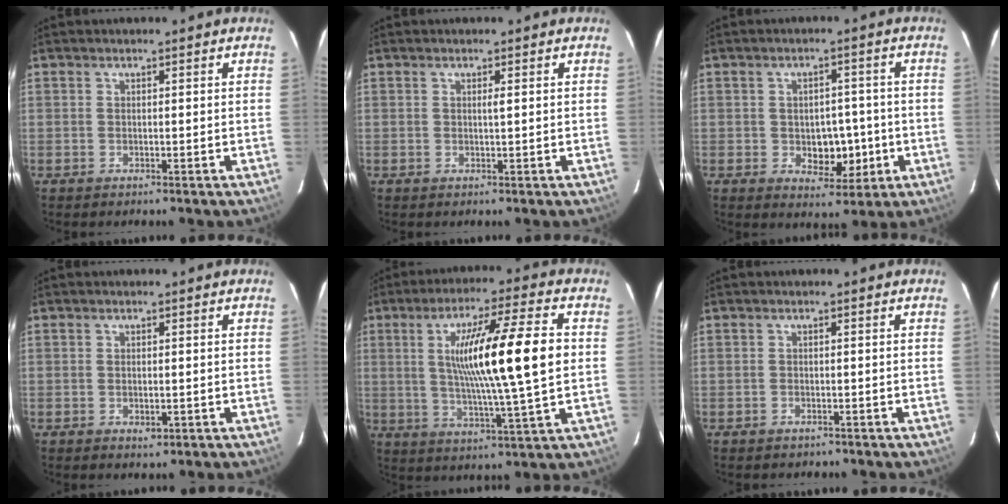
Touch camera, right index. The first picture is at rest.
{"total": 0.7, "force": [0.2, -0.1, 0.7], "torque": [-0.013, -0.001, 0.003]}
{"total": 6.1, "force": [-1.2, 4.0, 4.5], "torque": [-0.052, 0.009, -0.007]}
{"total": 1.6, "force": [-0.5, 0.8, 1.3], "torque": [-0.024, -0.002, -0.001]}
{"total": 16.7, "force": [2.0, -0.1, 16.6], "torque": [-0.285, 0.004, 0.031]}
{"total": 1.1, "force": [-0.9, 0.7, 0.0], "torque": [-0.005, 0.001, -0.010]}